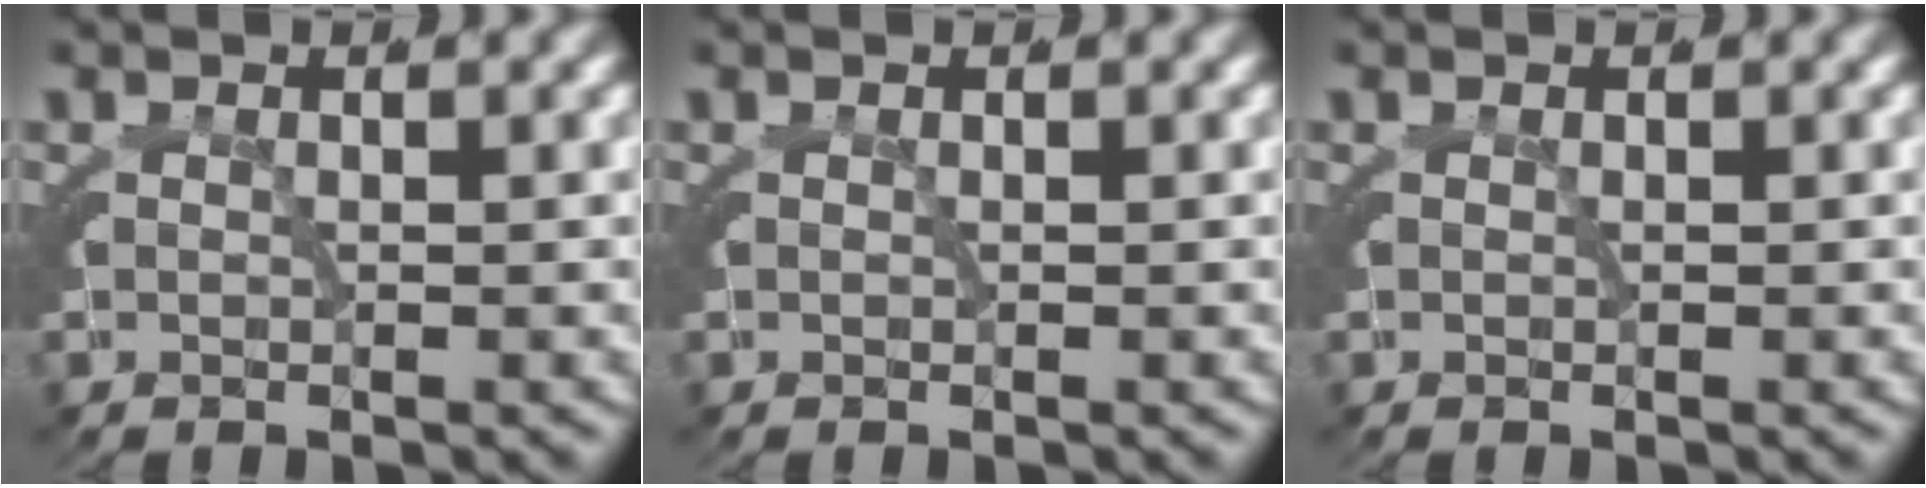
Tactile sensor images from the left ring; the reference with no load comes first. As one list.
[{"total": 0.0}, {"total": 0.0}]